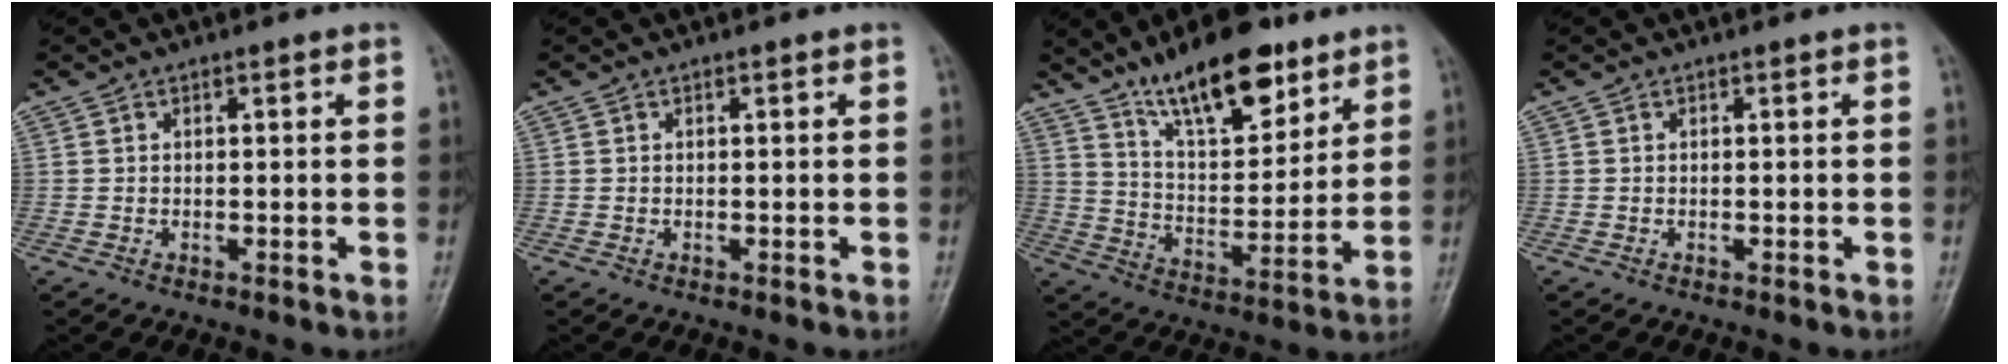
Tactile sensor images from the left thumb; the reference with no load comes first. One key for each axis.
{"total": 0.0}
{"total": 16.8, "fx": 11.6, "fy": 6.4, "fz": 10.4, "tx": -0.132, "ty": -0.065, "tz": 0.202}
{"total": 0.0}